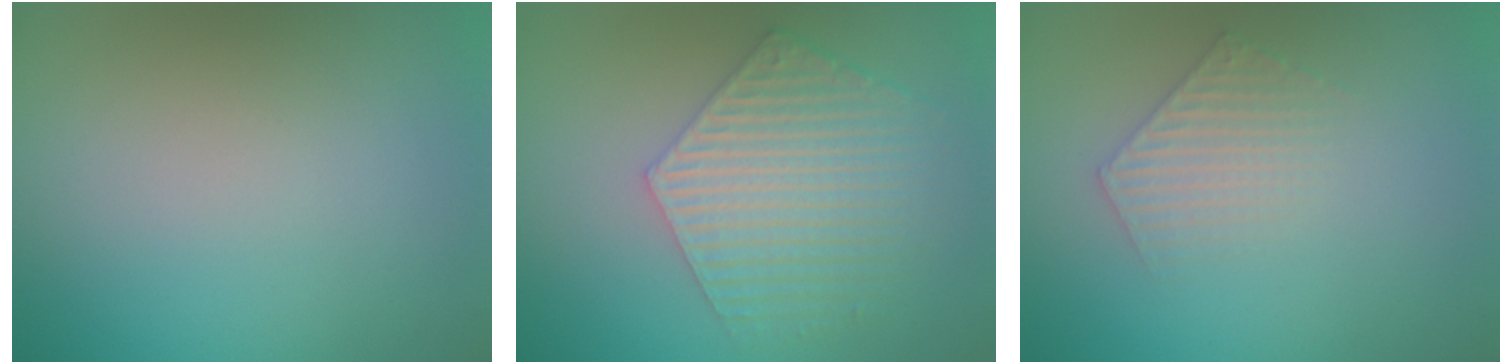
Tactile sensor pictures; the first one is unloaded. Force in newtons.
{"total": 5.9, "press": 4.4, "slide": 4.0}
{"total": 2.2, "press": 2.1, "slide": 0.4}